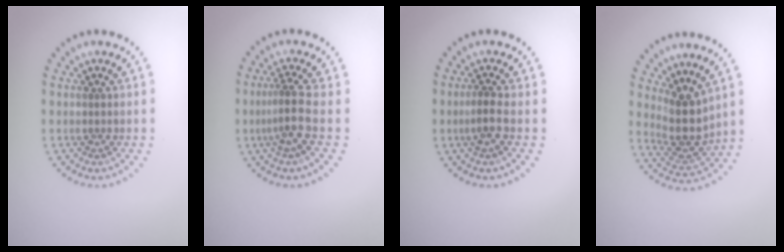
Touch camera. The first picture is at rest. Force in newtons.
{"total": 2.8, "press": 2.0, "slide": 2.0}
{"total": 1.8, "press": 1.6, "slide": 0.9}
{"total": 3.7, "press": 2.9, "slide": 2.3}